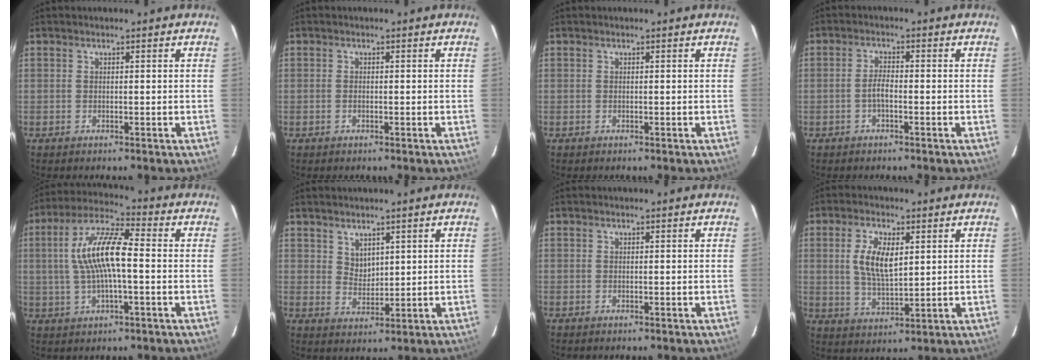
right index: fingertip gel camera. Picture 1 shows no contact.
{"total": 0.7, "force": [-0.3, 0.4, 0.5], "torque": [-0.011, 0.001, -0.006]}
{"total": 0.0}
{"total": 2.2, "force": [-1.0, 0.6, 1.9], "torque": [-0.041, 0.005, -0.020]}
{"total": 12.1, "force": [0.2, 3.5, 11.6], "torque": [-0.224, 0.017, 0.002]}
{"total": 3.4, "force": [2.4, 2.1, 1.2], "torque": [-0.014, 0.001, 0.048]}
{"total": 0.0}
{"total": 7.9, "force": [2.1, 3.6, 6.8], "torque": [-0.131, 0.001, 0.044]}